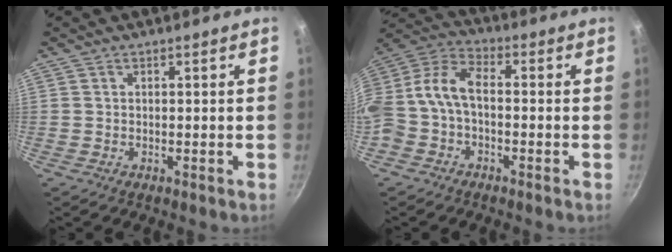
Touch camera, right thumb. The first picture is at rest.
{"total": 10.2, "force": [-1.7, 6.5, 7.6], "torque": [-0.153, 0.048, -0.048]}